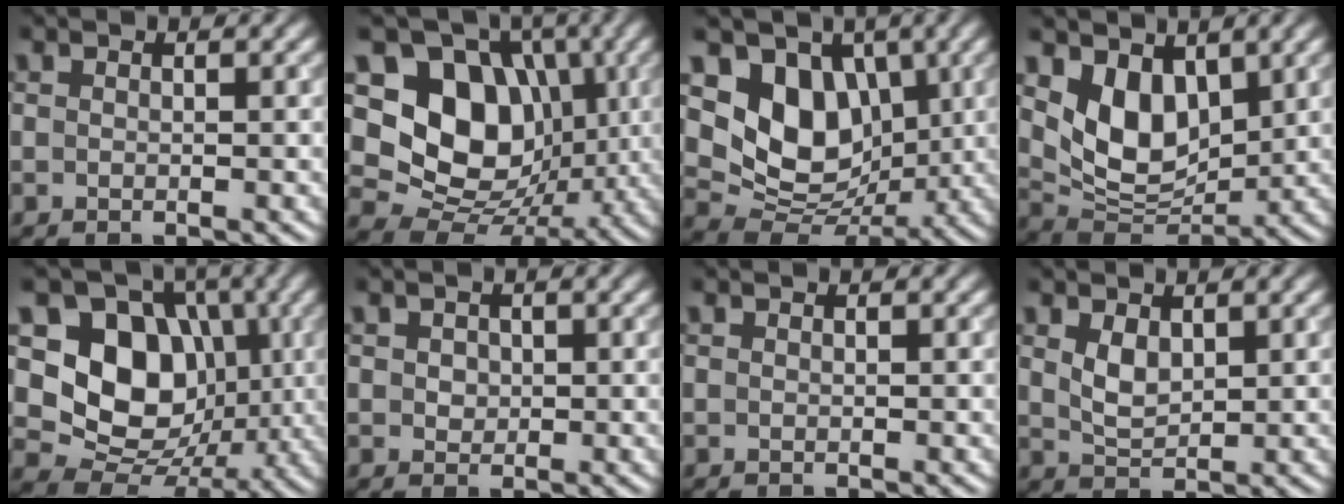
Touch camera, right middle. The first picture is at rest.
{"total": 11.8, "force": [2.0, 9.3, 7.0], "torque": [-0.108, -0.001, 0.019]}
{"total": 8.3, "force": [2.2, 6.3, 4.8], "torque": [-0.084, -0.021, 0.034]}
{"total": 6.3, "force": [2.5, 4.0, 4.1], "torque": [-0.078, -0.022, 0.049]}
{"total": 10.4, "force": [1.3, 8.3, 6.1], "torque": [-0.103, -0.014, 0.016]}
{"total": 1.2, "force": [0.2, 1.1, 0.5], "torque": [-0.008, 0.000, 0.004]}
{"total": 0.0}
{"total": 2.3, "force": [0.9, 1.4, 1.6], "torque": [-0.040, -0.004, 0.024]}